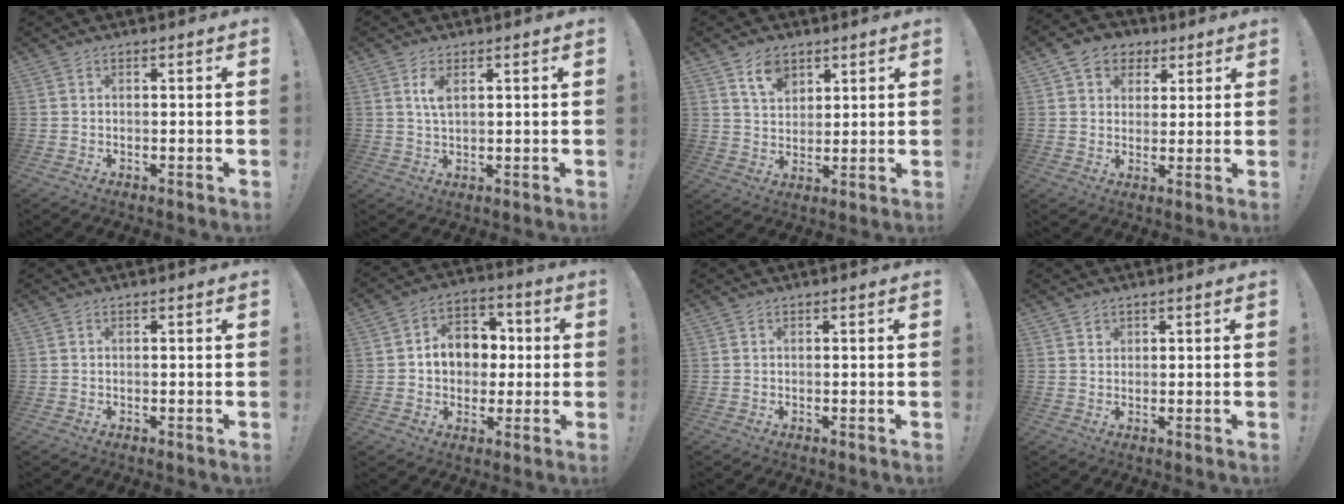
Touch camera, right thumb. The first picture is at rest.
{"total": 3.9, "force": [1.6, 1.7, 3.1], "torque": [-0.058, 0.000, 0.026]}
{"total": 8.0, "force": [5.1, 5.0, 3.6], "torque": [-0.065, -0.019, 0.095]}
{"total": 8.8, "force": [4.0, 7.4, 2.7], "torque": [-0.045, -0.009, 0.082]}
{"total": 0.0}
{"total": 10.9, "force": [0.7, 9.4, 5.5], "torque": [-0.082, 0.012, 0.023]}
{"total": 0.0}
{"total": 1.3, "force": [1.1, 0.8, 0.2], "torque": [0.004, -0.007, 0.019]}